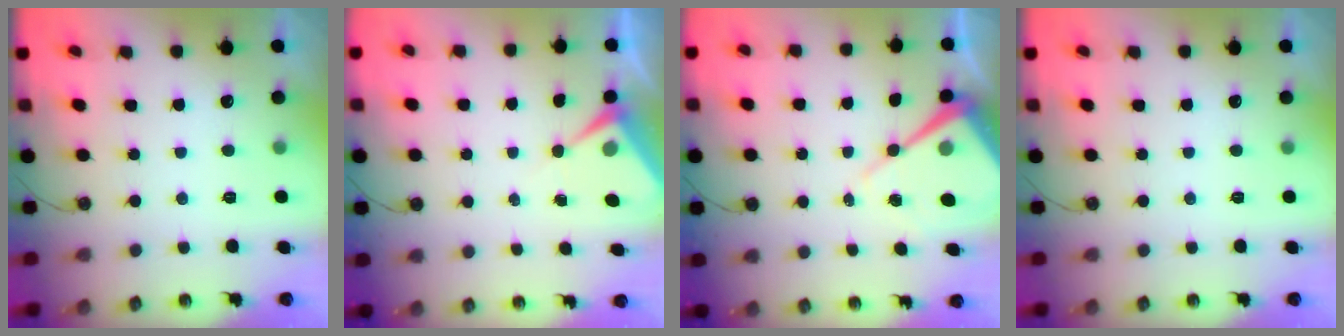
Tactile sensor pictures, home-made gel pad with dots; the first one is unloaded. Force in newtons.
{"total": 6.0, "press": 6.0, "slide": 0.7}
{"total": 11.0, "press": 11.0, "slide": 1.0}
{"total": 0.0}